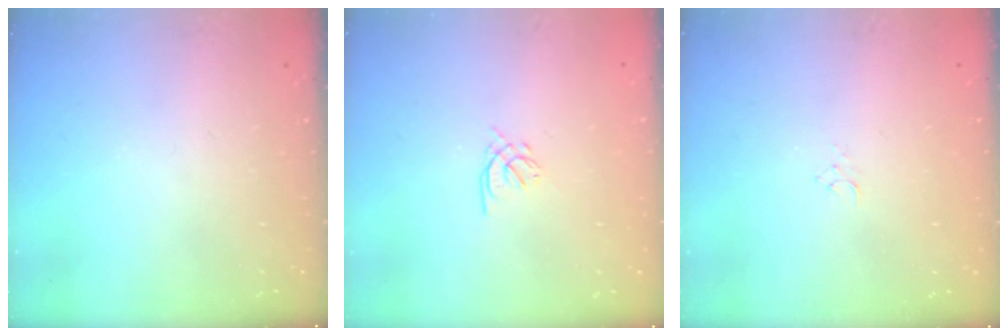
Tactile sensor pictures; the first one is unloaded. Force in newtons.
{"total": 1.4, "press": 1.3, "slide": 0.5}
{"total": 2.9, "press": 2.9, "slide": 0.3}